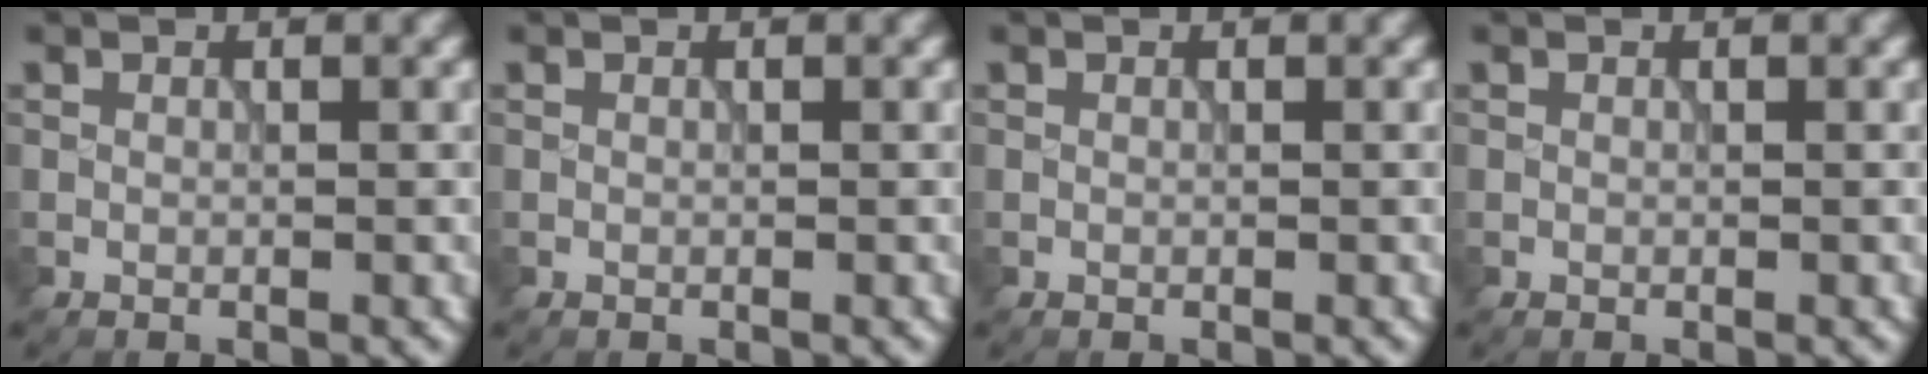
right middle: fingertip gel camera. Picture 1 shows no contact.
{"total": 0.0}
{"total": 0.0}
{"total": 0.0}